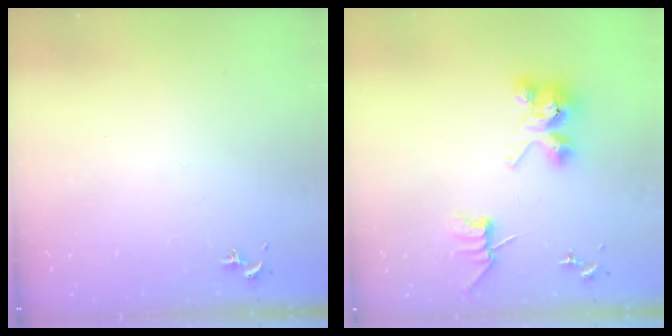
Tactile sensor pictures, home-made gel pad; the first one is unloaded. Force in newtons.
{"total": 8.1, "press": 8.1, "slide": 0.9}